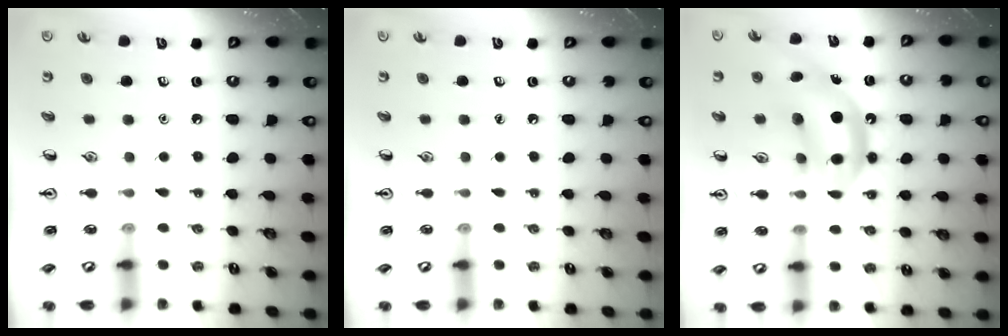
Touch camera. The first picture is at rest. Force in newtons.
{"total": 0.0}
{"total": 12.9, "press": 12.3, "slide": 3.8}